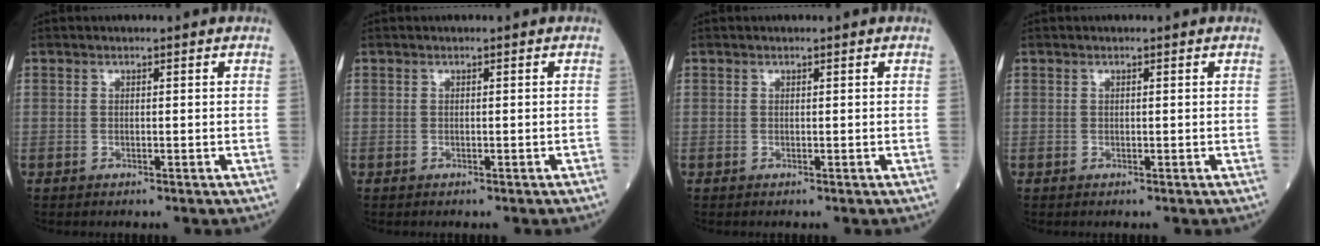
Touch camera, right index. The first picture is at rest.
{"total": 0.0}
{"total": 0.0}
{"total": 0.0}